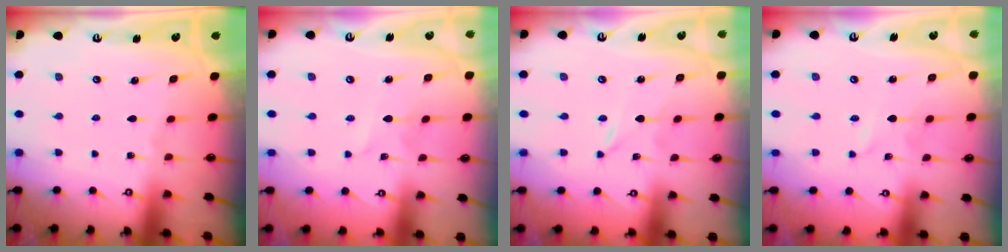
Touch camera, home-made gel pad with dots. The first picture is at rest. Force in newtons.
{"total": 3.7, "press": 3.7, "slide": 0.4}
{"total": 0.0}
{"total": 0.7, "press": 0.7, "slide": 0.1}